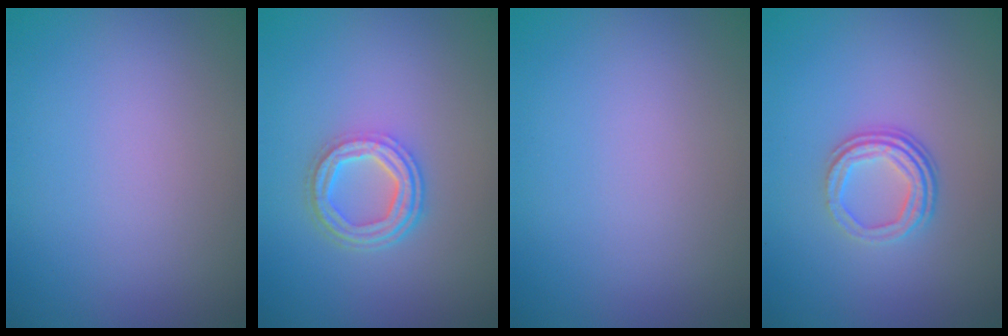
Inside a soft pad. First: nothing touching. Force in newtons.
{"total": 4.0, "press": 3.0, "slide": 2.7}
{"total": 0.0}
{"total": 3.3, "press": 2.4, "slide": 2.3}